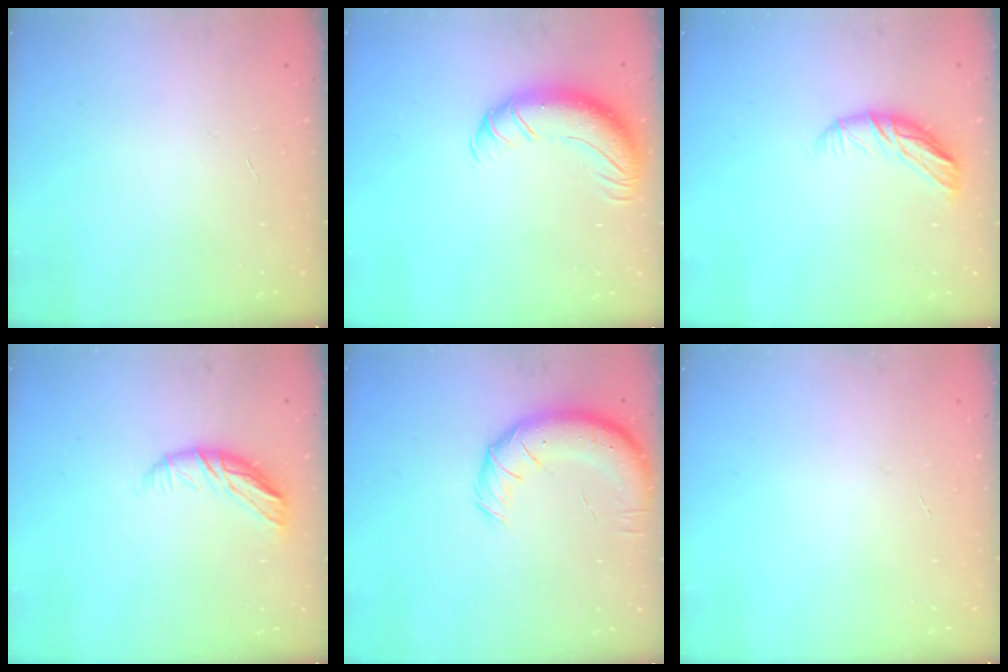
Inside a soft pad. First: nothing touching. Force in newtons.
{"total": 12.7, "press": 12.3, "slide": 3.2}
{"total": 9.2, "press": 9.2, "slide": 0.9}
{"total": 10.0, "press": 9.9, "slide": 1.3}
{"total": 13.5, "press": 13.1, "slide": 3.0}
{"total": 0.0}